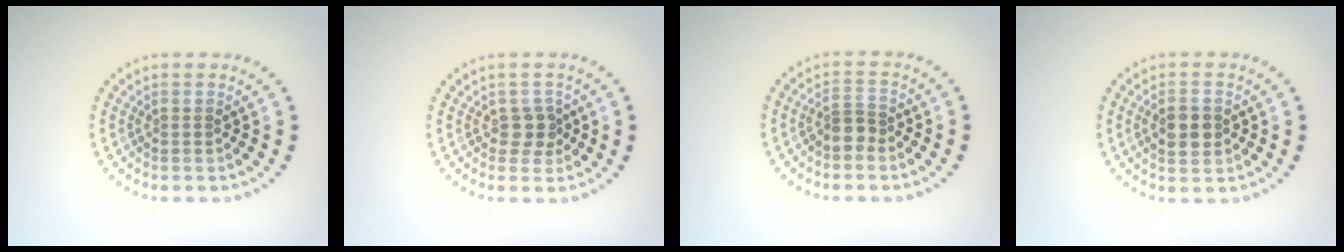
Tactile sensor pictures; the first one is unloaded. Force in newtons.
{"total": 1.6, "press": 1.5, "slide": 0.8}
{"total": 1.9, "press": 1.6, "slide": 1.0}
{"total": 3.4, "press": 3.4, "slide": 0.1}